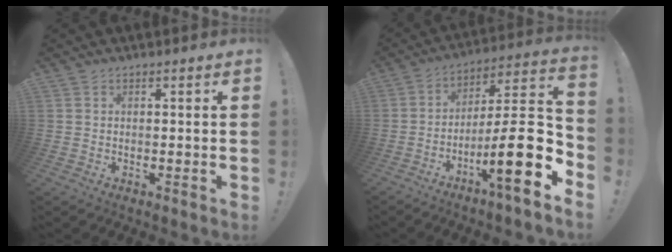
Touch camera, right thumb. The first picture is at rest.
{"total": 19.5, "force": [-7.4, 2.0, 17.9], "torque": [-0.293, 0.020, -0.128]}